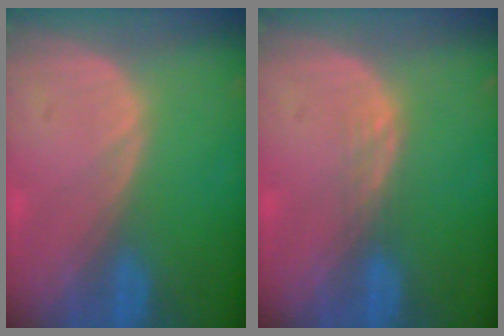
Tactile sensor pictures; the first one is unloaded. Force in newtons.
{"total": 1.5, "press": 1.5, "slide": 0.3}